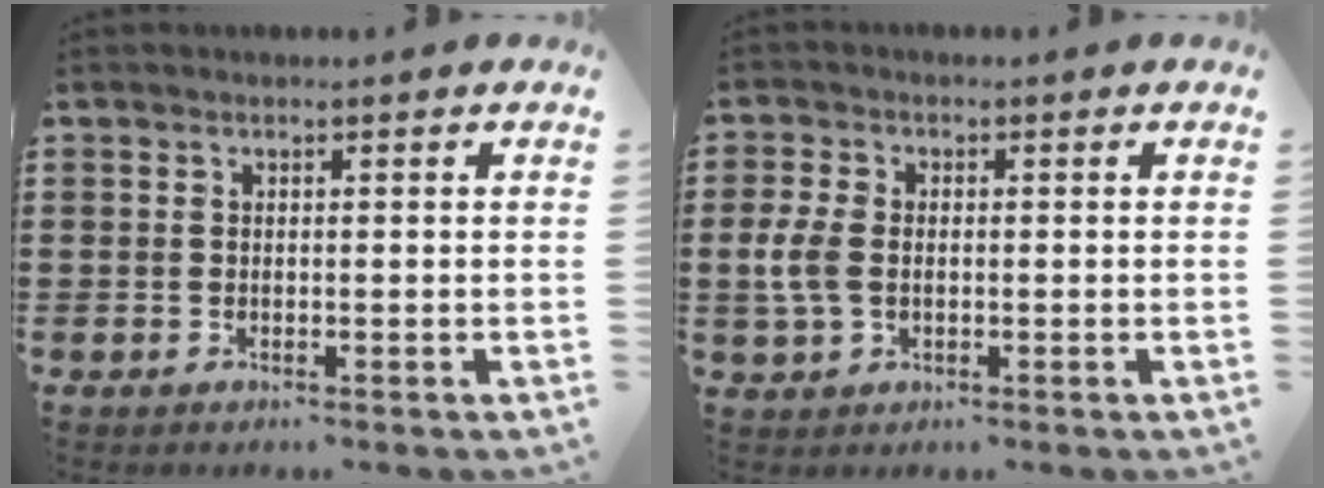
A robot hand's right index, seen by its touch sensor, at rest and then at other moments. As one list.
[{"total": 4.4, "force": [-0.4, 3.0, 3.2], "torque": [-0.087, -0.001, -0.013]}]